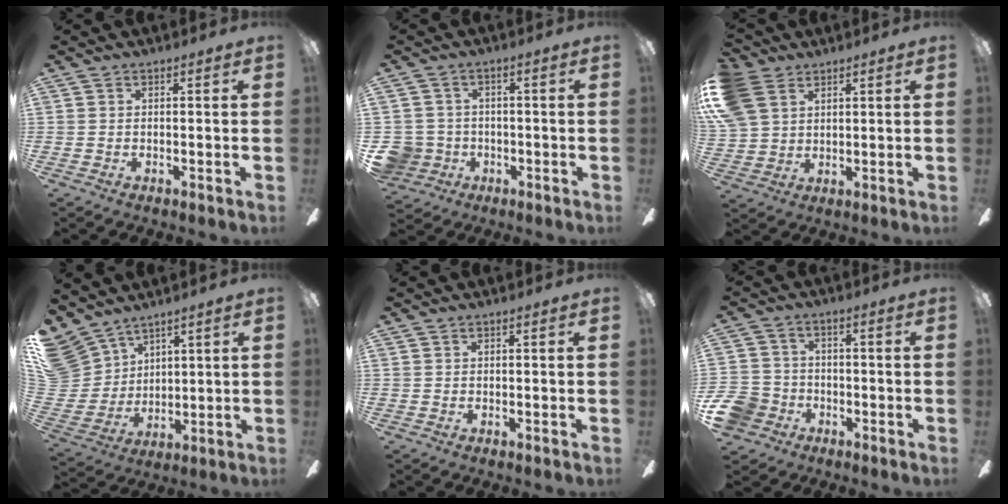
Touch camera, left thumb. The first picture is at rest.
{"total": 6.2, "force": [-1.3, 5.9, 1.2], "torque": [-0.060, 0.010, -0.023]}
{"total": 11.1, "force": [5.2, 8.0, 5.6], "torque": [-0.133, 0.002, 0.103]}
{"total": 11.5, "force": [8.2, 7.7, 2.6], "torque": [-0.102, -0.046, 0.169]}
{"total": 0.0}
{"total": 8.6, "force": [-3.9, 7.1, 3.1], "torque": [-0.093, 0.032, -0.074]}